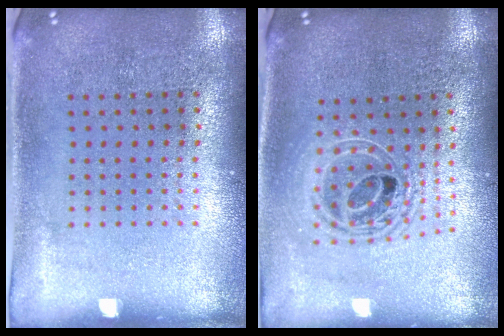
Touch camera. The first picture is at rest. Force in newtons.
{"total": 2.0, "press": 1.5, "slide": 1.2}